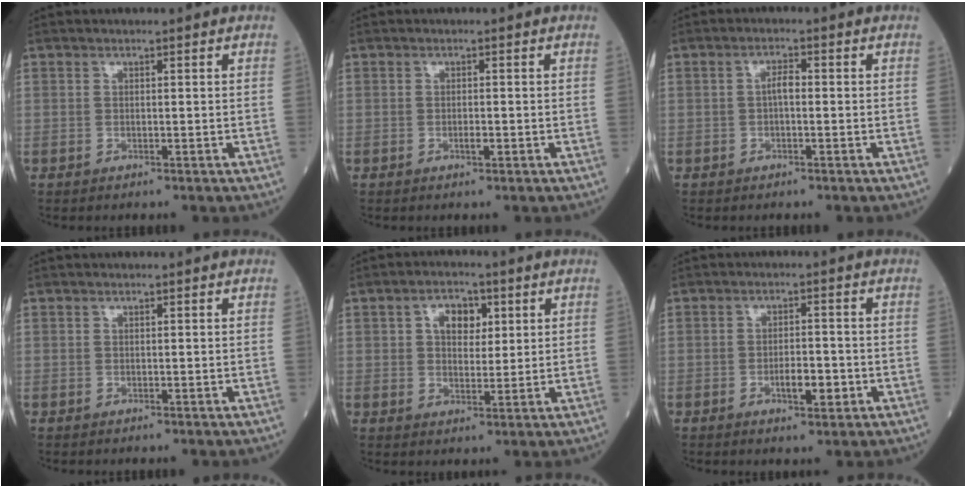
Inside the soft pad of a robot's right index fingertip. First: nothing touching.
{"total": 1.1, "force": [-0.4, 0.3, 1.0], "torque": [-0.016, 0.000, -0.006]}
{"total": 1.9, "force": [-0.2, 0.6, 1.8], "torque": [-0.031, 0.005, -0.006]}
{"total": 0.0}
{"total": 5.2, "force": [1.8, 3.3, 3.5], "torque": [-0.057, 0.013, 0.030]}
{"total": 4.0, "force": [-1.3, 1.3, 3.5], "torque": [-0.055, 0.002, -0.018]}